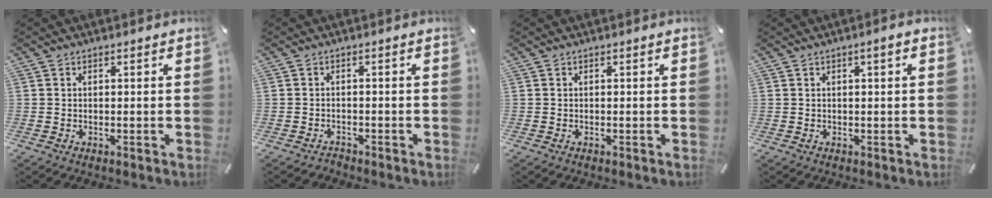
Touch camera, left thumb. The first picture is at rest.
{"total": 1.3, "force": [-1.2, 0.4, 0.2], "torque": [-0.006, 0.006, -0.028]}
{"total": 0.0}
{"total": 2.1, "force": [0.3, 0.3, 2.1], "torque": [-0.037, 0.002, 0.005]}